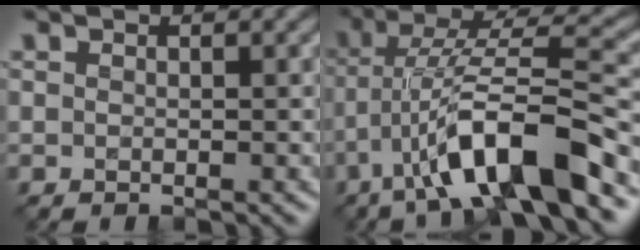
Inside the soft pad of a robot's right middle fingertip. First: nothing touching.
{"total": 10.1, "force": [-4.9, 2.2, 8.6], "torque": [-0.145, 0.019, -0.087]}